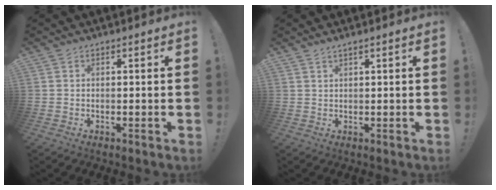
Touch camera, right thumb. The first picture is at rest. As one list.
[{"total": 1.3, "force": [1.0, -0.1, 0.8], "torque": [-0.017, -0.001, 0.018]}]